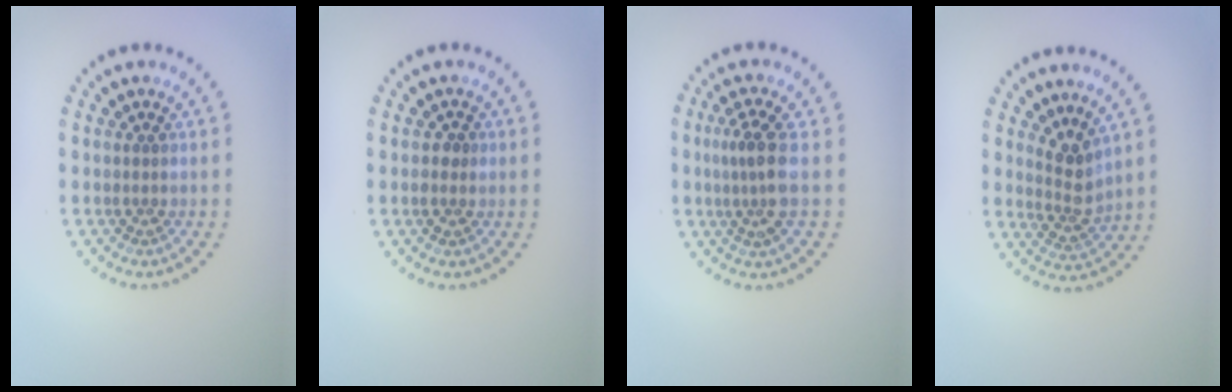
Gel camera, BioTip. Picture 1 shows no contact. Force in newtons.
{"total": 1.1, "press": 1.1, "slide": 0.1}
{"total": 3.1, "press": 2.7, "slide": 1.6}
{"total": 2.6, "press": 2.0, "slide": 1.7}